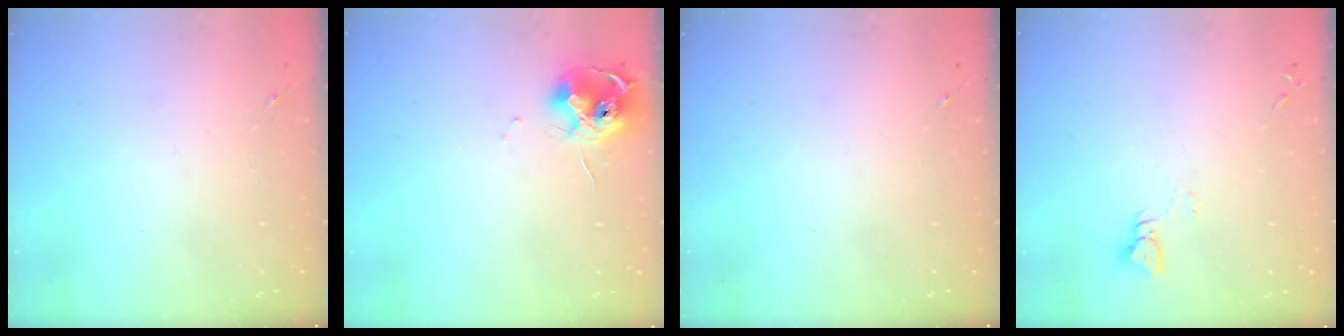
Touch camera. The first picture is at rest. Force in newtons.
{"total": 11.9, "press": 11.8, "slide": 1.2}
{"total": 0.0}
{"total": 2.9, "press": 2.9, "slide": 0.2}